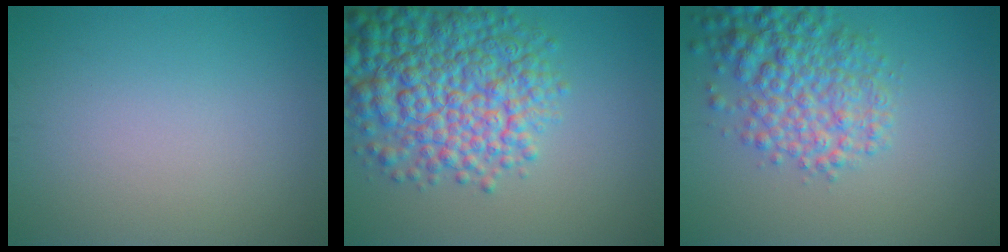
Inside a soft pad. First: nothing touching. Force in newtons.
{"total": 9.7, "press": 9.7, "slide": 0.3}
{"total": 5.7, "press": 5.7, "slide": 0.2}